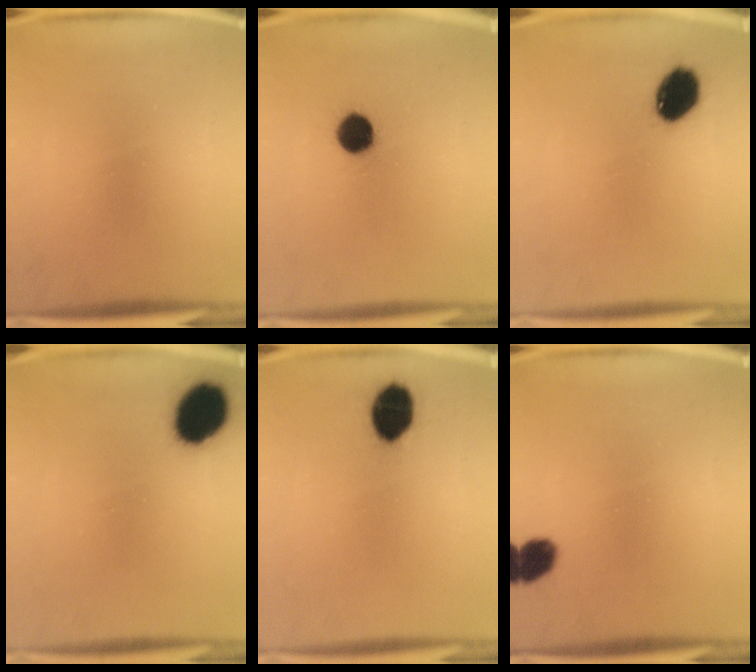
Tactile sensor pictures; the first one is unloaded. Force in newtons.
{"total": 6.8}
{"total": 9.0}
{"total": 12.1}
{"total": 8.8}
{"total": 5.0}